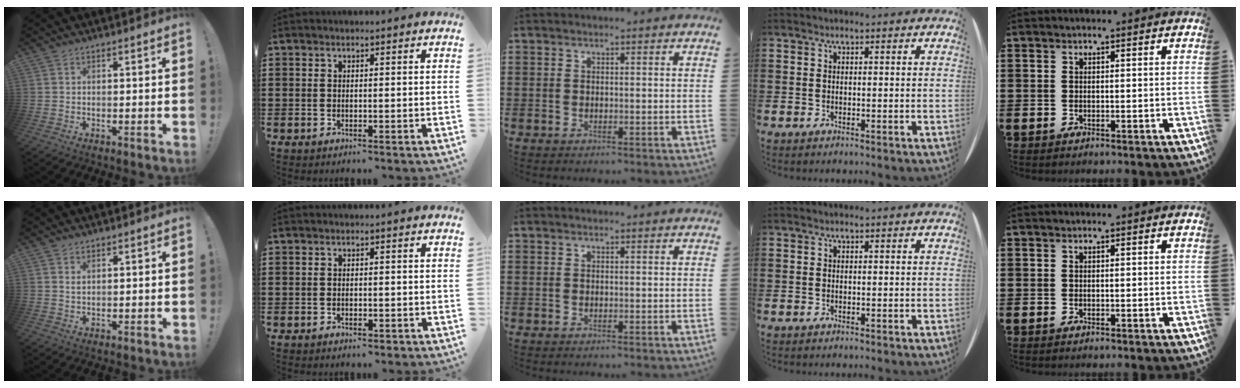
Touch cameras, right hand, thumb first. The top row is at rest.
{"thumb": {"total": 1.5, "force": [1.2, 0.7, 0.7], "torque": [0.001, -0.006, 0.018]}, "index": {"total": 0.9, "force": [-0.7, 0.4, 0.4], "torque": [-0.011, -0.002, -0.014]}}